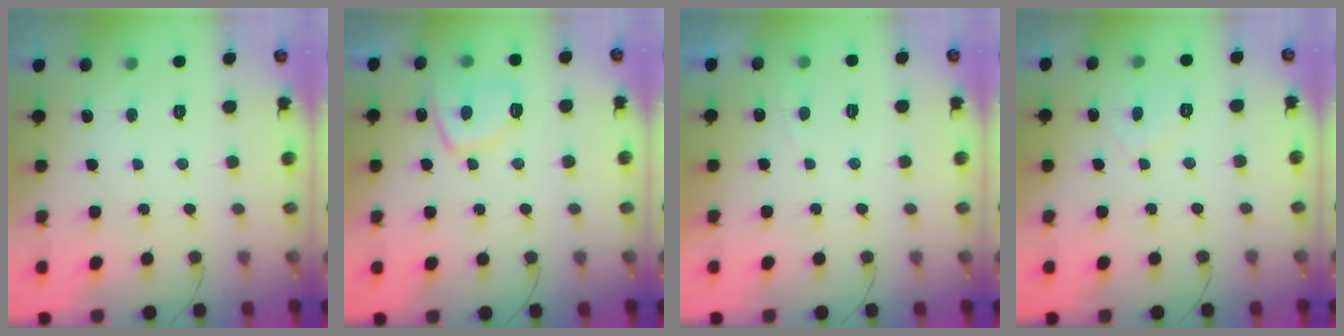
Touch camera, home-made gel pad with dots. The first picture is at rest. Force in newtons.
{"total": 8.9, "press": 8.9, "slide": 1.1}
{"total": 0.9, "press": 0.7, "slide": 0.5}
{"total": 2.2, "press": 2.0, "slide": 0.8}